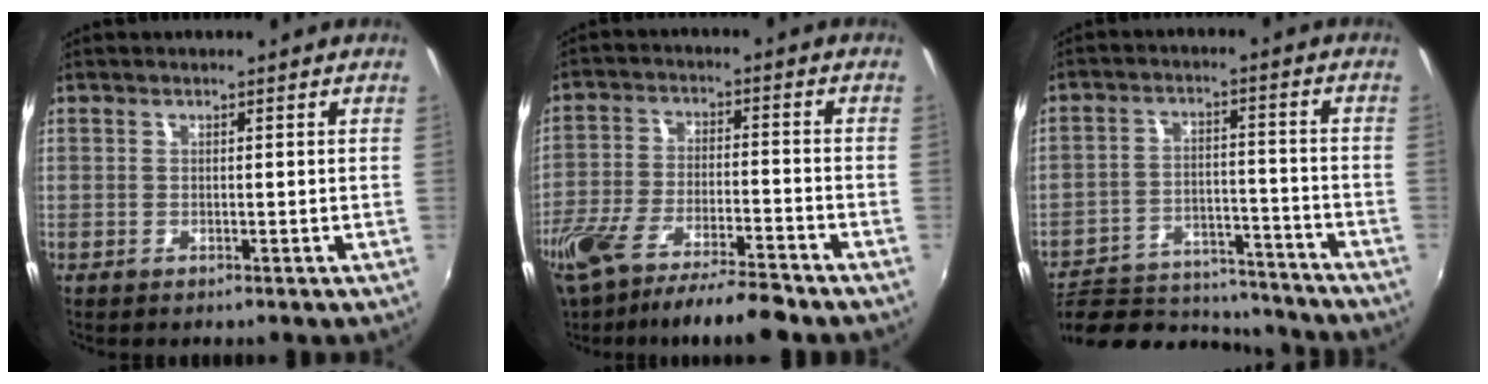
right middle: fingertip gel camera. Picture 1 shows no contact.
{"total": 13.9, "force": [-11.2, 2.2, 7.9], "torque": [-0.170, -0.031, -0.195]}
{"total": 19.0, "force": [-16.8, 6.6, 6.0], "torque": [-0.127, 0.010, -0.229]}